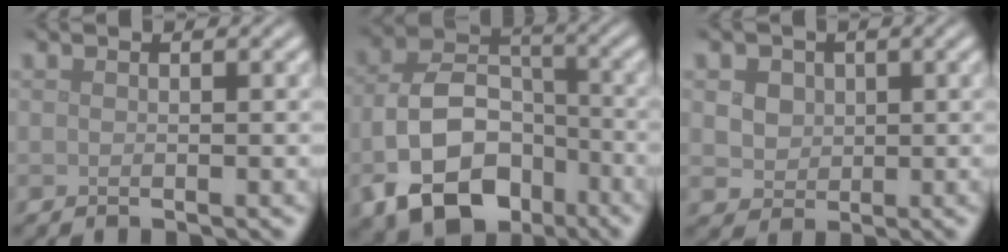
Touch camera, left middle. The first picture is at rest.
{"total": 10.4, "force": [-4.3, 6.9, 6.4], "torque": [-0.124, -0.012, -0.075]}
{"total": 5.3, "force": [2.0, 4.3, 2.4], "torque": [-0.041, 0.018, 0.023]}